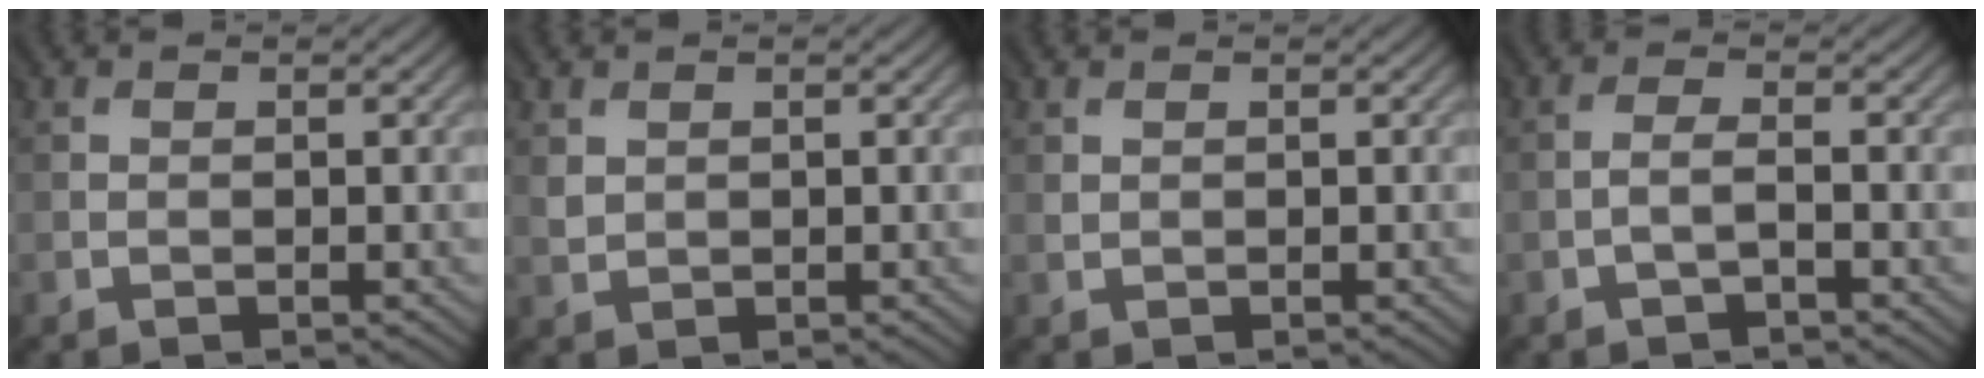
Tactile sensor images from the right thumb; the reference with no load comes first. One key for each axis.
{"total": 1.4, "fx": 1.0, "fy": 0.9, "fz": 0.3, "tx": -0.013, "ty": -0.001, "tz": 0.021}
{"total": 0.7, "fx": 0.4, "fy": 0.4, "fz": 0.2, "tx": -0.006, "ty": -0.001, "tz": 0.011}
{"total": 1.3, "fx": -1.1, "fy": -0.1, "fz": 0.6, "tx": -0.014, "ty": 0.002, "tz": -0.024}